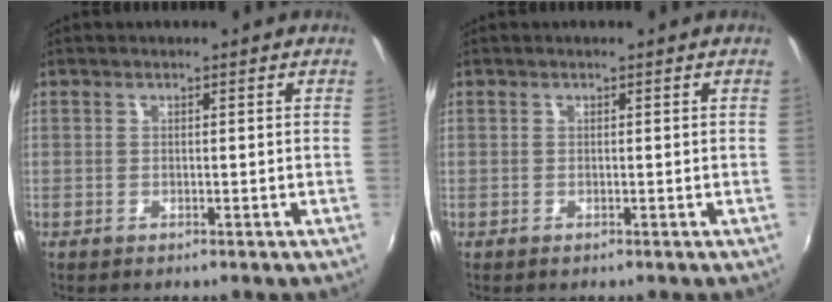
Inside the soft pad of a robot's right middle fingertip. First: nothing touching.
{"total": 0.0}